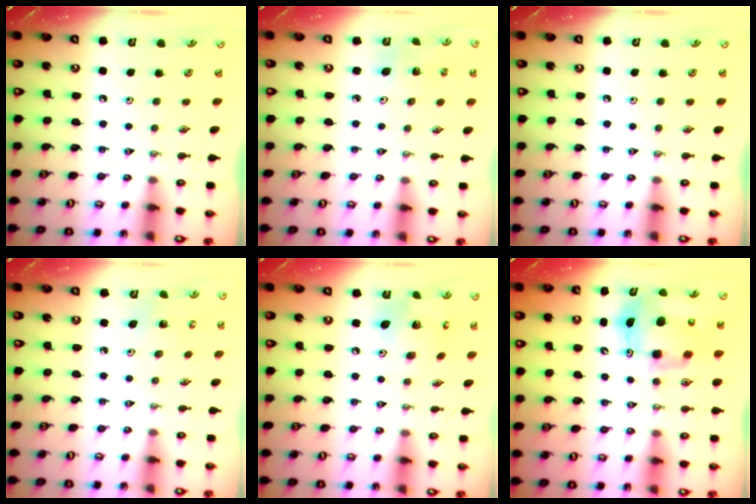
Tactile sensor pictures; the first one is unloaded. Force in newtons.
{"total": 2.8, "press": 2.4, "slide": 1.5}
{"total": 0.0}
{"total": 4.0, "press": 4.0, "slide": 0.3}
{"total": 10.2, "press": 10.1, "slide": 0.5}
{"total": 9.8, "press": 9.8, "slide": 1.1}